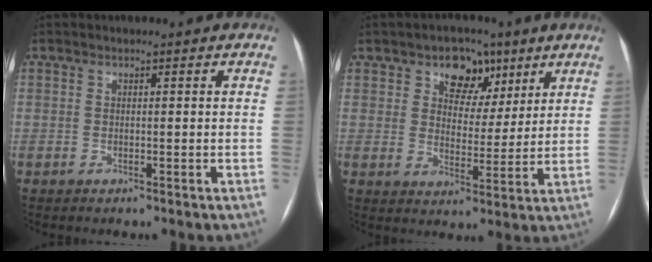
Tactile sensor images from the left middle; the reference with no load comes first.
{"total": 7.6, "force": [4.4, 5.1, 3.5], "torque": [-0.044, 0.015, 0.070]}